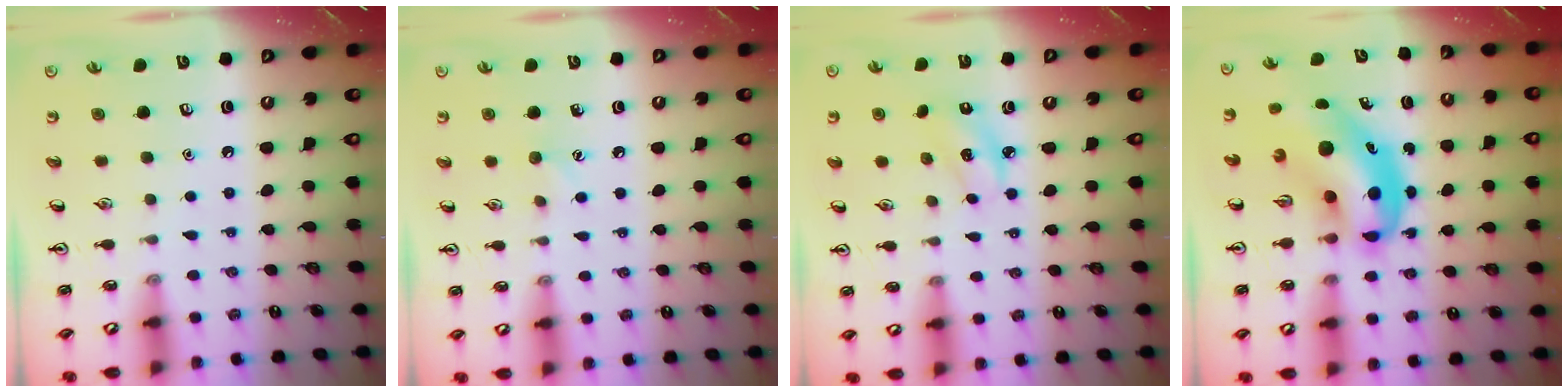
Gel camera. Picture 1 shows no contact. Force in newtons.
{"total": 3.8, "press": 3.7, "slide": 1.0}
{"total": 3.6, "press": 3.6, "slide": 0.4}
{"total": 9.2, "press": 8.8, "slide": 2.6}